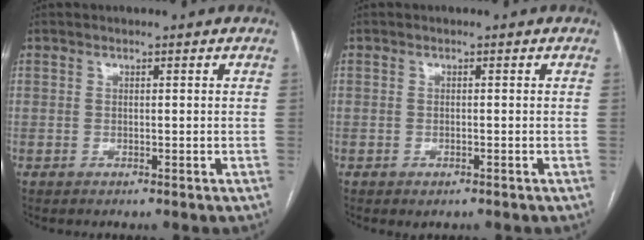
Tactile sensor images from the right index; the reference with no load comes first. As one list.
[{"total": 0.9, "force": [-0.5, 0.3, 0.6], "torque": [-0.010, -0.002, -0.003]}]